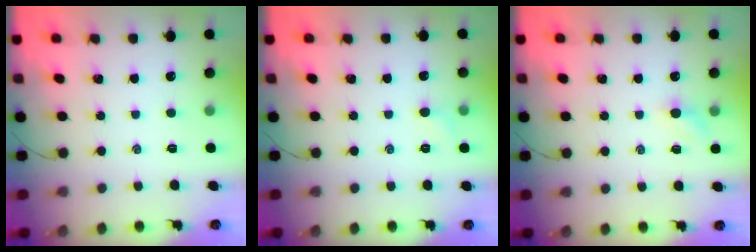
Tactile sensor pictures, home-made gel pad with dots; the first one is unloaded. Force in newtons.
{"total": 3.9, "press": 3.7, "slide": 1.2}
{"total": 2.9, "press": 2.7, "slide": 0.9}